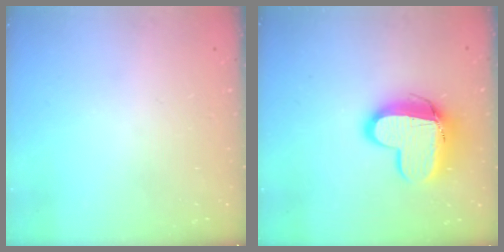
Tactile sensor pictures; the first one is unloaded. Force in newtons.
{"total": 14.1, "press": 14.1, "slide": 1.1}